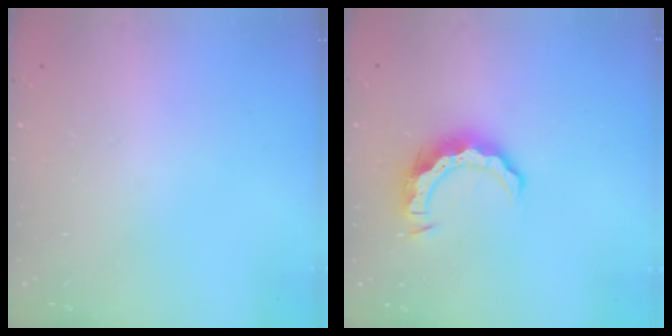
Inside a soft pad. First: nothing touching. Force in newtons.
{"total": 8.9, "press": 8.9, "slide": 0.5}